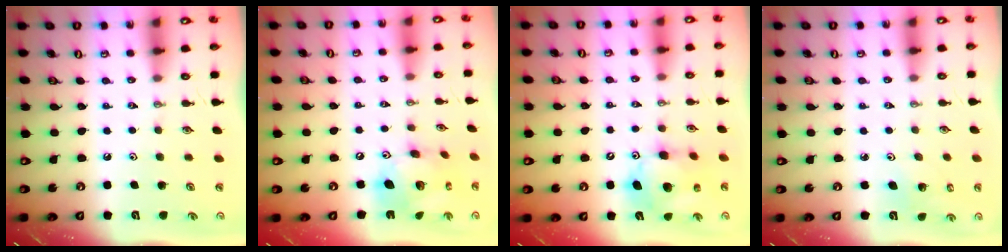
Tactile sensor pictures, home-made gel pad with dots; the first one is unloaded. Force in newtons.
{"total": 16.5, "press": 16.4, "slide": 1.8}
{"total": 11.9, "press": 11.8, "slide": 1.4}
{"total": 3.2, "press": 3.1, "slide": 0.8}